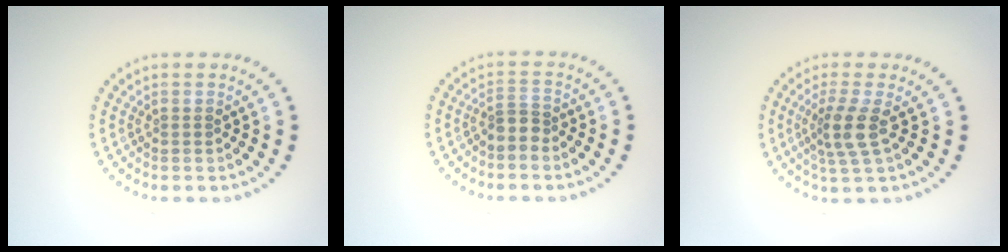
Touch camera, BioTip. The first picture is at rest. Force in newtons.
{"total": 1.9, "press": 1.3, "slide": 1.3}
{"total": 2.9, "press": 2.2, "slide": 1.9}